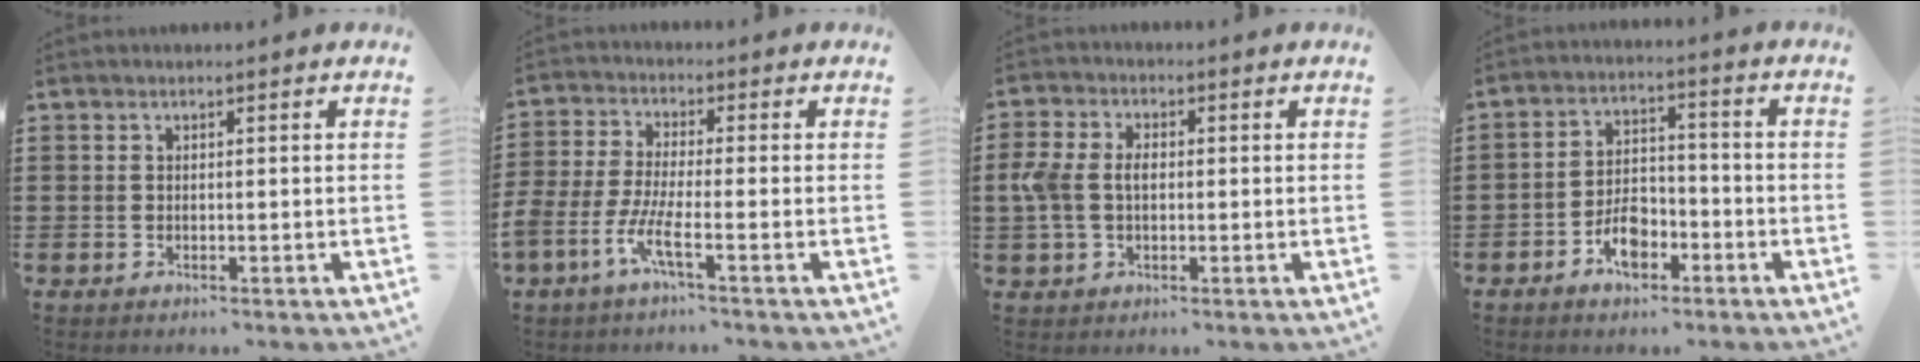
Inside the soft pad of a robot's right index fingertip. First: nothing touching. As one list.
[{"total": 5.6, "force": [-3.3, 0.8, 4.4], "torque": [-0.118, -0.017, -0.068]}, {"total": 4.5, "force": [0.0, 3.1, 3.2], "torque": [-0.089, 0.005, -0.008]}, {"total": 5.8, "force": [-3.0, 3.2, 3.8], "torque": [-0.064, 0.003, -0.057]}]